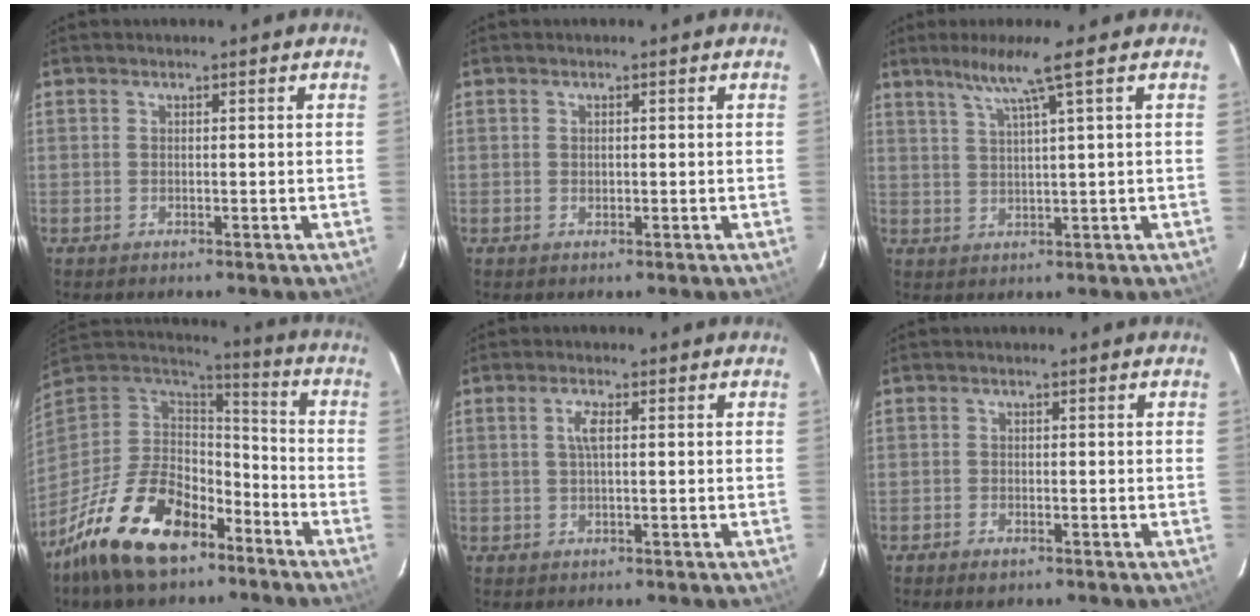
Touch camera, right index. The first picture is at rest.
{"total": 0.7, "force": [0.2, 0.5, 0.5], "torque": [-0.007, 0.002, 0.004]}
{"total": 5.6, "force": [3.6, -1.4, 4.1], "torque": [-0.074, -0.002, 0.069]}
{"total": 22.3, "force": [-13.6, 11.8, 13.2], "torque": [-0.277, -0.007, -0.228]}
{"total": 2.4, "force": [0.4, 0.4, 2.3], "torque": [-0.047, 0.003, 0.008]}
{"total": 1.7, "force": [-1.2, 0.8, 0.9], "torque": [-0.024, -0.004, -0.025]}